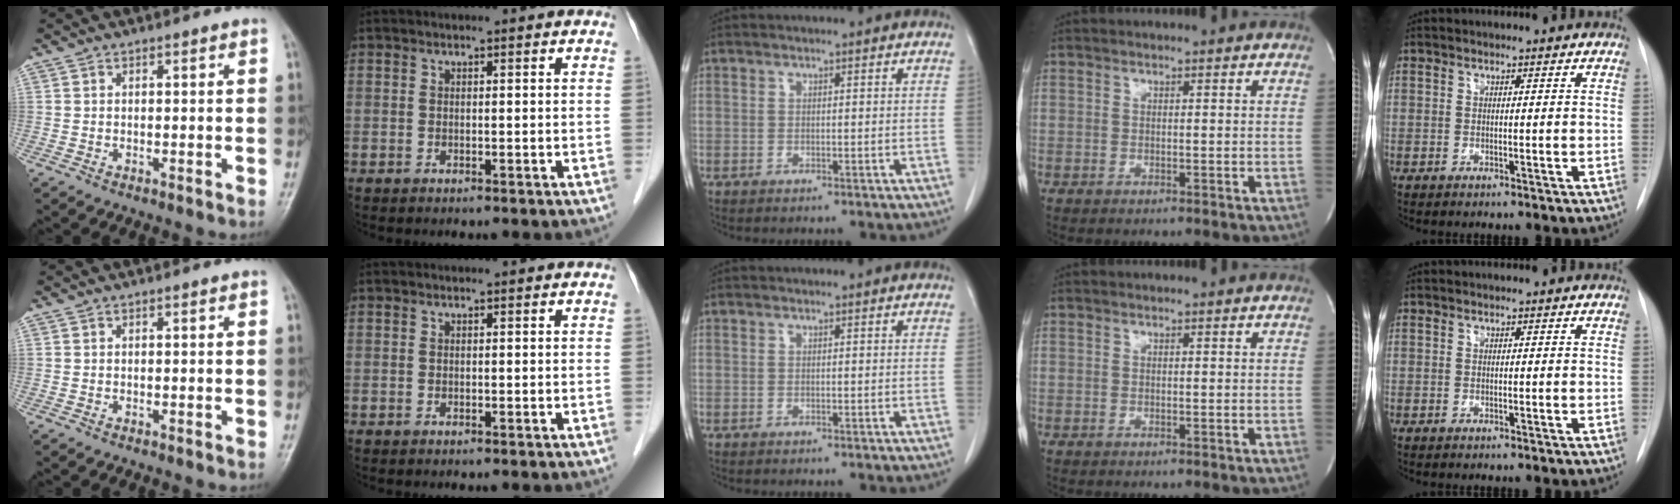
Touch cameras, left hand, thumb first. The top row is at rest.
{}